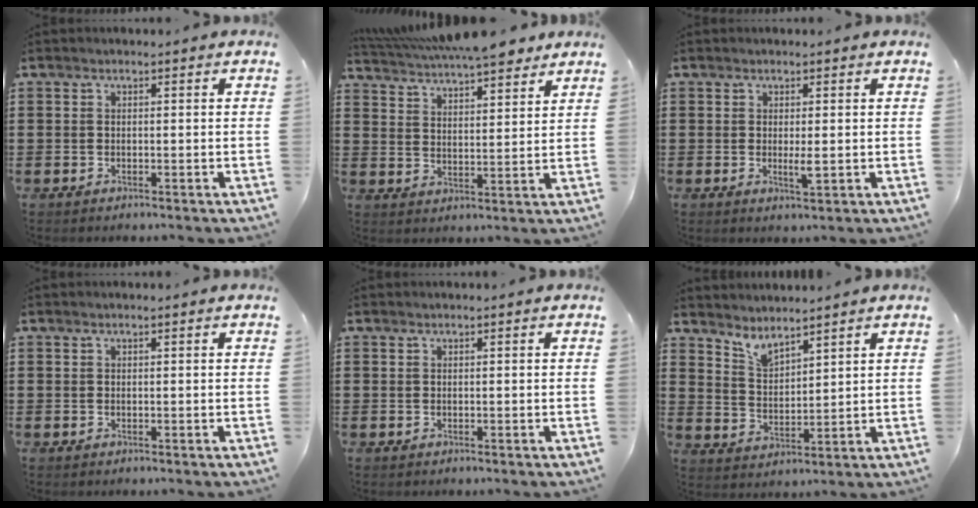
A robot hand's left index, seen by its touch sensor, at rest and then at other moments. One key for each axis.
{"total": 6.5, "fx": 5.9, "fy": 1.3, "fz": 2.3, "tx": -0.059, "ty": -0.020, "tz": 0.106}
{"total": 2.3, "fx": 0.0, "fy": 0.4, "fz": 2.3, "tx": -0.041, "ty": -0.003, "tz": 0.001}
{"total": 0.0}
{"total": 0.0}
{"total": 4.2, "fx": 4.0, "fy": 0.5, "fz": 1.0, "tx": -0.032, "ty": -0.013, "tz": 0.074}